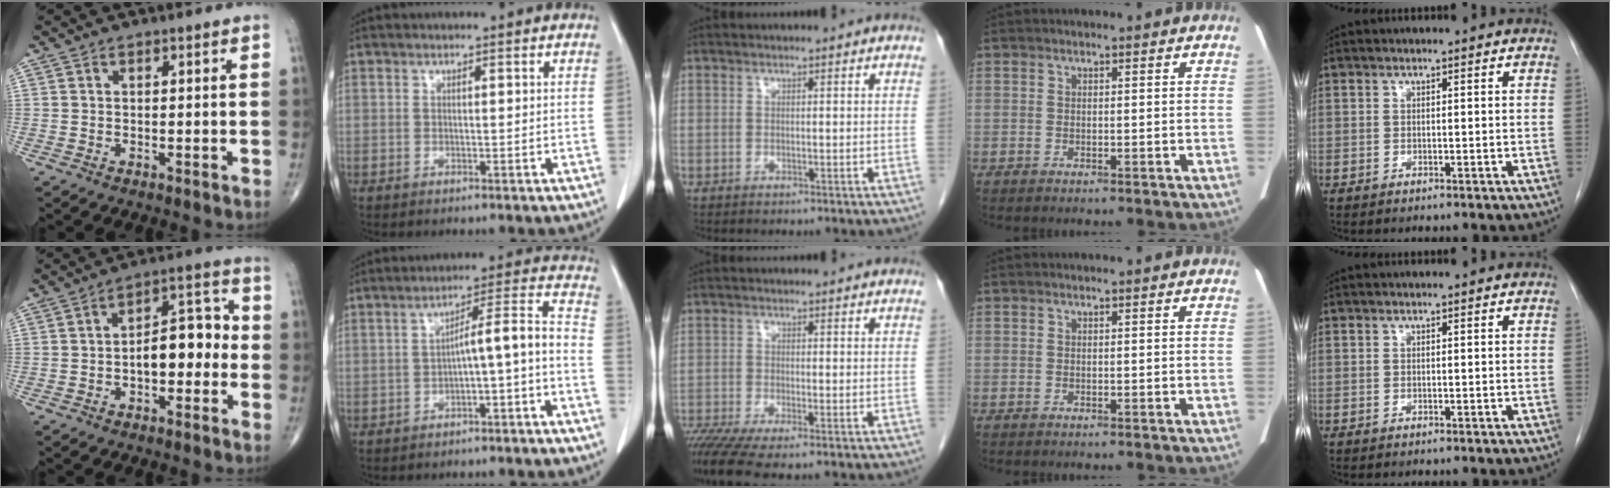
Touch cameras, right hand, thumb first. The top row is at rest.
{"thumb": {"total": 9.6, "force": [-1.6, 5.1, 7.9], "torque": [-0.090, 0.039, -0.034]}, "index": {"total": 7.5, "force": [-3.2, 0.6, 6.7], "torque": [-0.093, 0.035, -0.043]}, "middle": {"total": 6.1, "force": [-4.5, 0.2, 4.1], "torque": [-0.076, -0.016, -0.082]}}